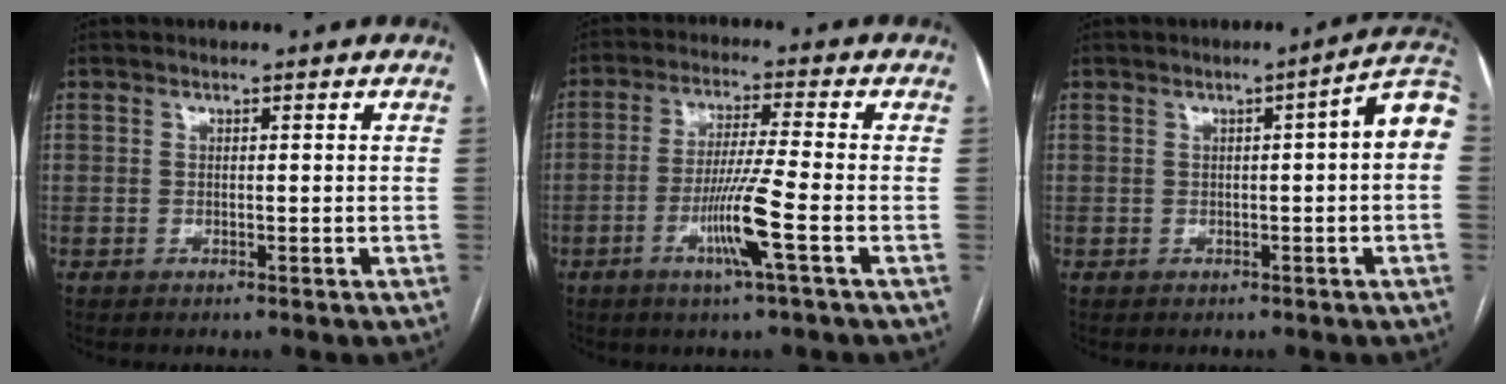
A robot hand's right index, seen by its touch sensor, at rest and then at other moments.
{"total": 8.1, "force": [-3.1, -1.1, 7.4], "torque": [-0.142, -0.011, -0.061]}
{"total": 5.9, "force": [0.4, 0.4, 5.8], "torque": [-0.065, 0.017, -0.002]}